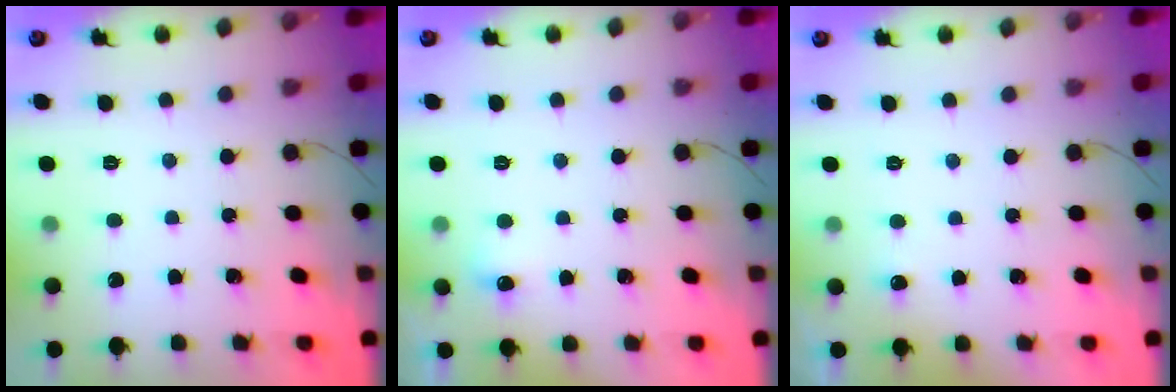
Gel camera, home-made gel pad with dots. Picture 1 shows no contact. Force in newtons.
{"total": 5.0, "press": 4.8, "slide": 1.4}
{"total": 2.9, "press": 2.7, "slide": 1.2}